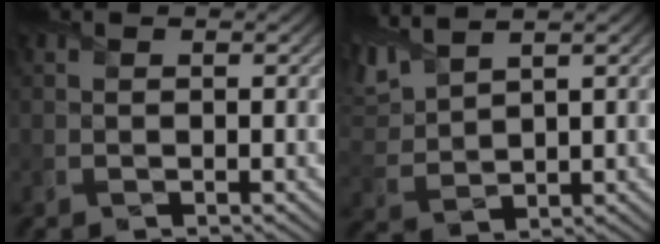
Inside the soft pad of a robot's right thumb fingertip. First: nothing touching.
{"total": 6.6, "force": [4.8, 2.2, 4.0], "torque": [-0.119, 0.022, 0.096]}